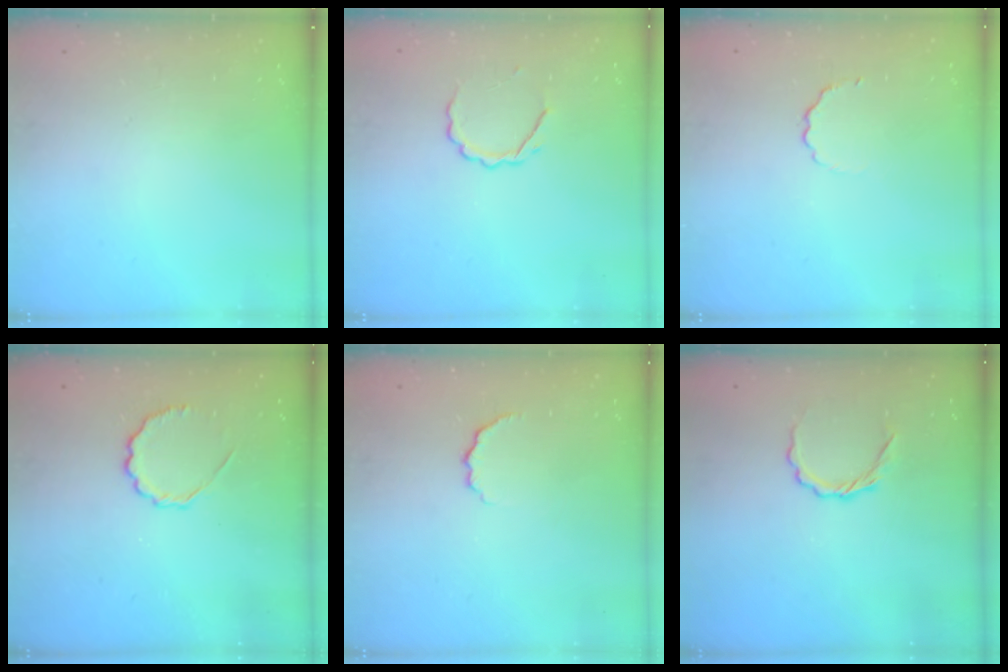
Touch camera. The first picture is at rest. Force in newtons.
{"total": 4.7, "press": 4.6, "slide": 0.8}
{"total": 2.7, "press": 2.5, "slide": 0.9}
{"total": 5.1, "press": 4.8, "slide": 1.8}
{"total": 4.9, "press": 4.8, "slide": 1.3}
{"total": 4.3, "press": 4.1, "slide": 1.1}